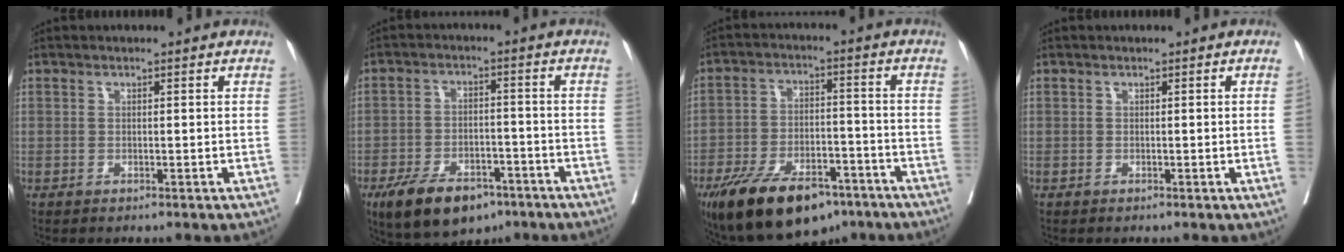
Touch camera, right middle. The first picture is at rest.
{"total": 10.7, "force": [-6.9, 5.3, 6.2], "torque": [-0.103, -0.005, -0.108]}
{"total": 15.8, "force": [-10.8, 6.7, 9.4], "torque": [-0.169, -0.004, -0.177]}
{"total": 1.4, "force": [-0.2, -0.6, 1.2], "torque": [-0.015, -0.001, -0.001]}